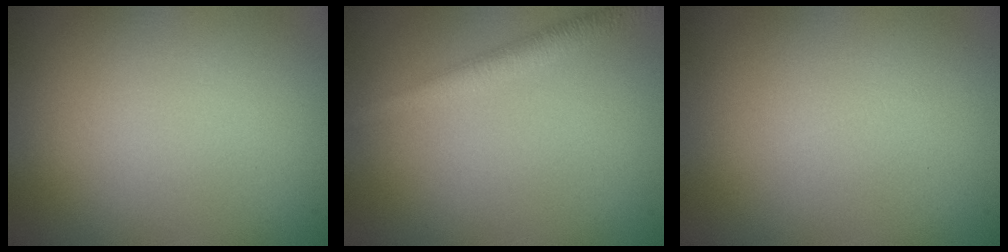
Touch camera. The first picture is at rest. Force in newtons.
{"total": 2.9, "press": 2.9, "slide": 0.2}
{"total": 0.0}